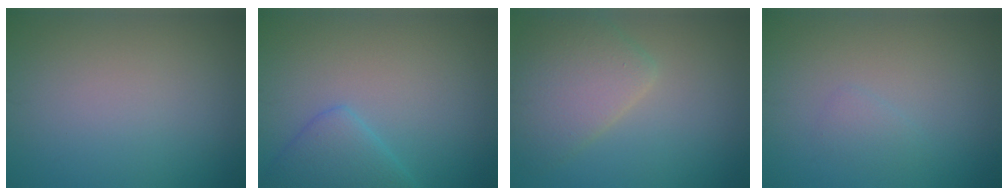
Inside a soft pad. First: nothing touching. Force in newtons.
{"total": 3.4, "press": 3.4, "slide": 0.1}
{"total": 4.8, "press": 4.8, "slide": 0.2}
{"total": 0.9, "press": 0.9, "slide": 0.1}